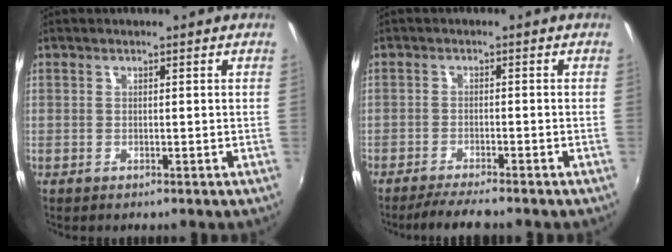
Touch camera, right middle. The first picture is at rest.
{"total": 5.2, "force": [-4.6, -0.1, 2.4], "torque": [-0.062, -0.011, -0.079]}